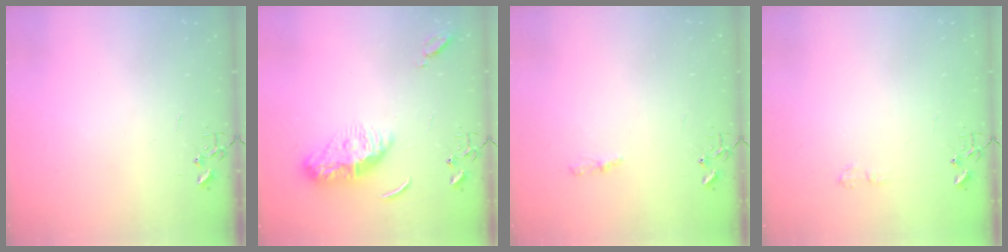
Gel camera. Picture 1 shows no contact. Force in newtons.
{"total": 11.6, "press": 11.6, "slide": 1.0}
{"total": 4.2, "press": 4.1, "slide": 0.5}
{"total": 4.2, "press": 4.2, "slide": 0.5}